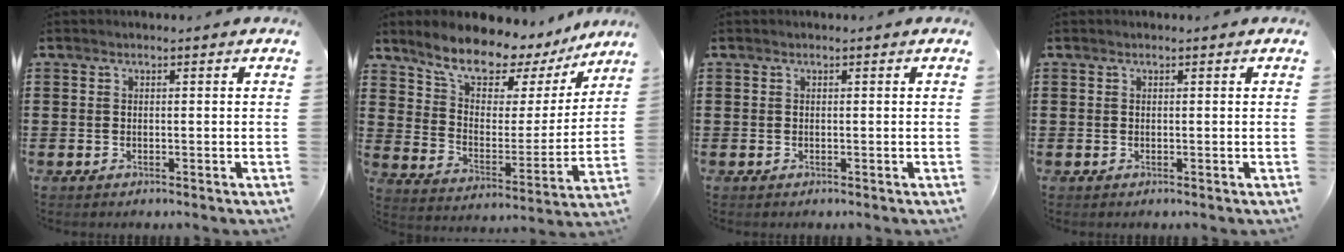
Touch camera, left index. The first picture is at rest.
{"total": 9.1, "force": [8.0, 2.9, 2.9], "torque": [-0.080, -0.063, 0.137]}
{"total": 0.0}
{"total": 0.0}